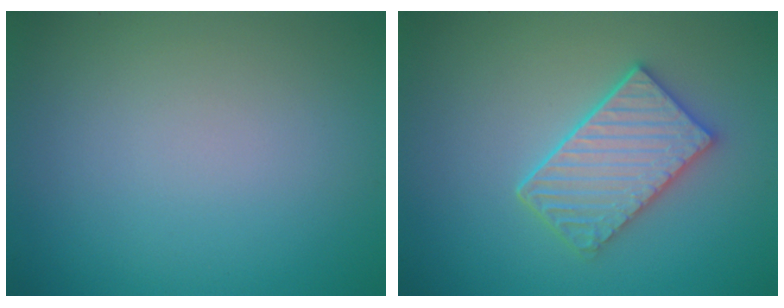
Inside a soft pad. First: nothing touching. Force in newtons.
{"total": 4.3, "press": 3.8, "slide": 2.0}